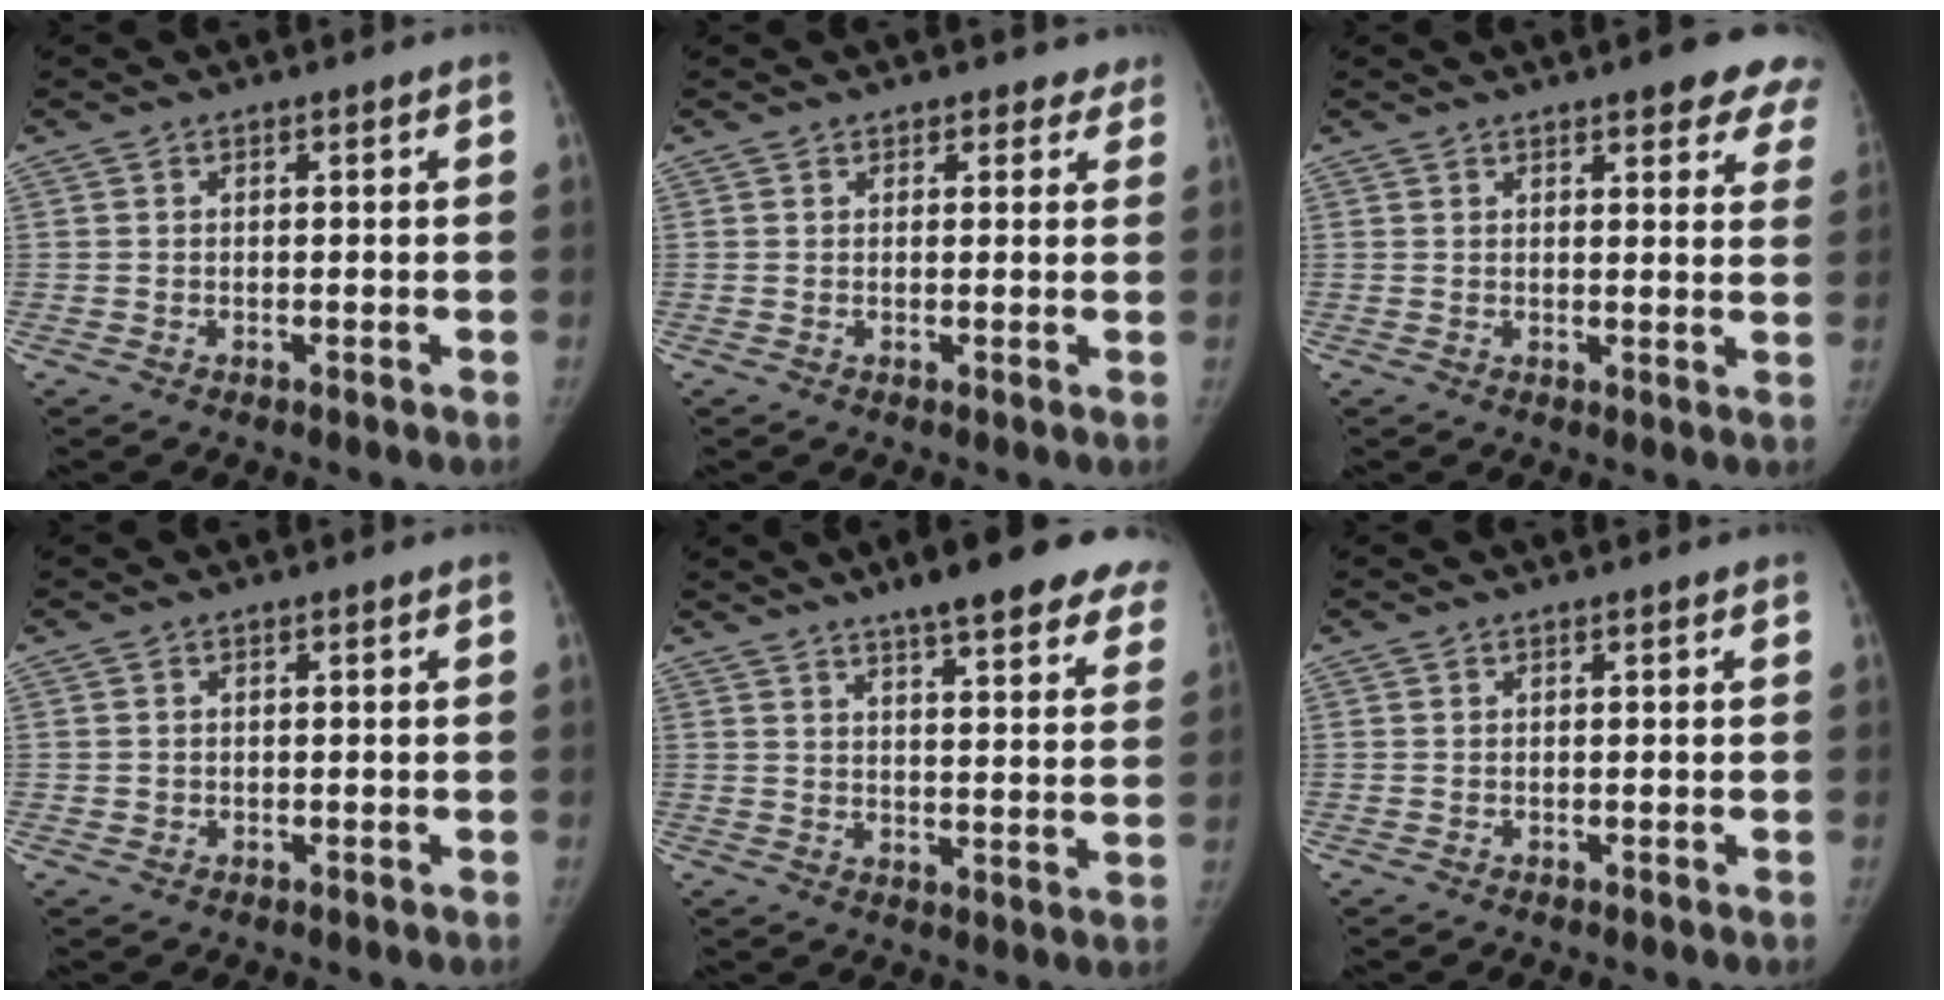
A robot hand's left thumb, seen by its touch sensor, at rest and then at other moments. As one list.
[{"total": 2.8, "force": [2.1, 1.8, 0.4], "torque": [0.033, -0.006, 0.016]}, {"total": 10.5, "force": [7.5, 3.4, 6.5], "torque": [-0.037, -0.026, 0.076]}, {"total": 1.0, "force": [-0.1, 1.0, 0.2], "torque": [0.002, 0.002, 0.001]}, {"total": 19.6, "force": [14.7, 4.5, 12.2], "torque": [-0.131, -0.041, 0.178]}, {"total": 0.0}]